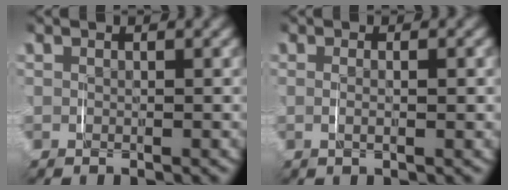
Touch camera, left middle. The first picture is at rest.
{"total": 1.3, "force": [0.0, 0.0, 1.3], "torque": [-0.025, -0.003, 0.003]}